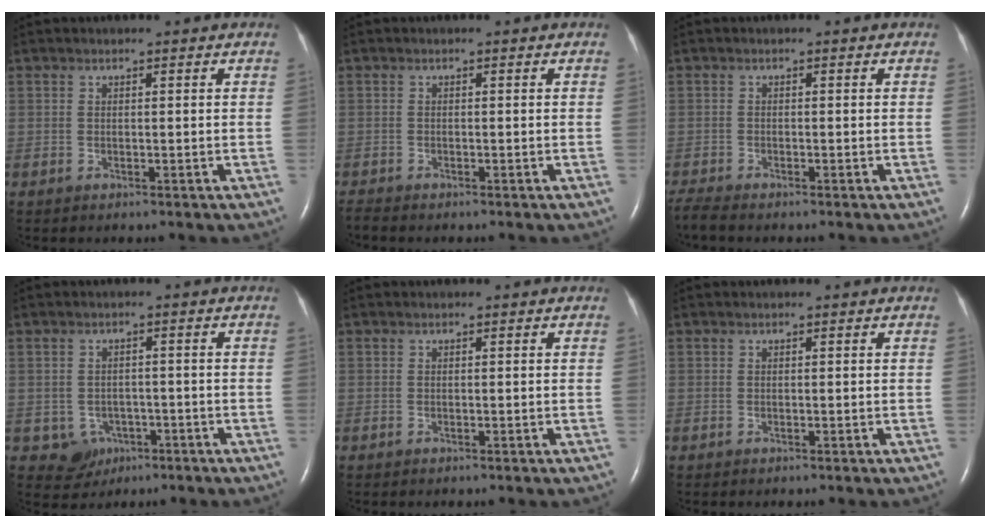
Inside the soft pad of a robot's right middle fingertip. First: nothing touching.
{"total": 0.9, "force": [-0.9, 0.0, 0.2], "torque": [-0.008, -0.005, -0.019]}
{"total": 2.3, "force": [-2.2, -0.1, 0.7], "torque": [-0.022, -0.011, -0.044]}
{"total": 4.0, "force": [-1.5, 3.7, 0.5], "torque": [-0.007, 0.010, -0.013]}
{"total": 0.0}
{"total": 0.0}